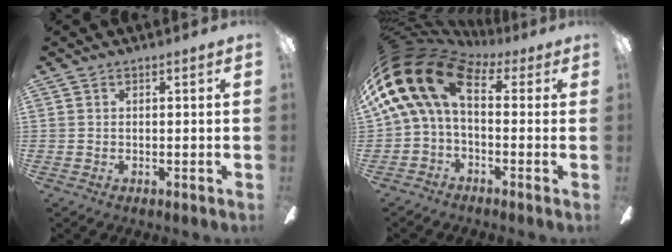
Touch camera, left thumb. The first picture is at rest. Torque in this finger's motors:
{"motor_torque": [-0.57, 2.22, 2.42, -0.34, 0.38]}